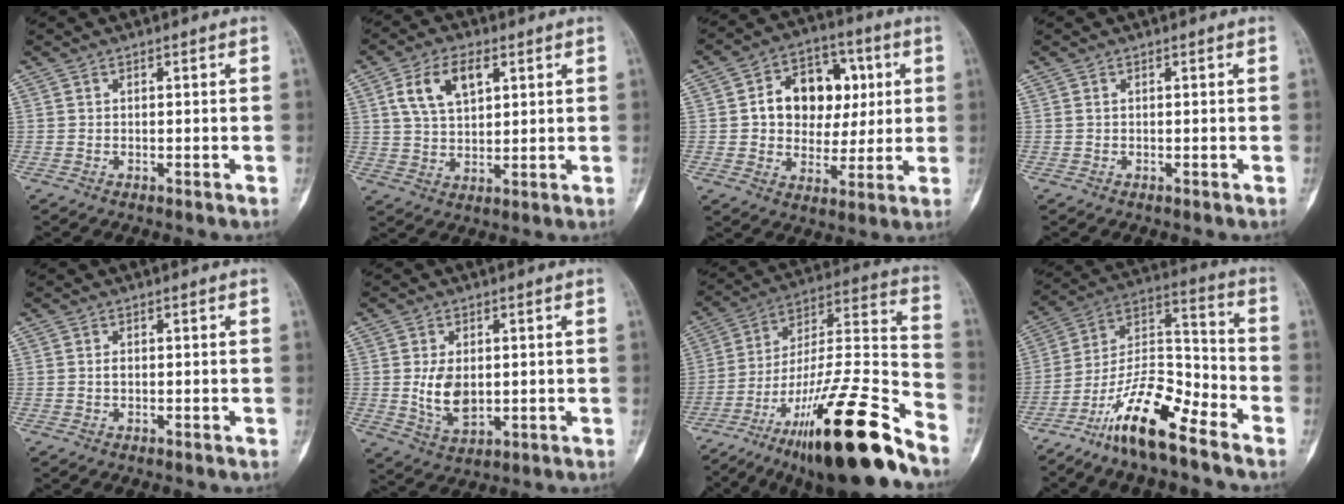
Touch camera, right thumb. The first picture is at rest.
{"total": 9.2, "force": [3.6, 5.2, 6.7], "torque": [-0.113, -0.005, 0.067]}
{"total": 14.6, "force": [2.7, 11.2, 9.0], "torque": [-0.081, 0.012, 0.042]}
{"total": 0.0}
{"total": 0.8, "force": [0.0, 0.4, 0.7], "torque": [-0.008, 0.001, -0.001]}
{"total": 7.1, "force": [0.0, 4.4, 5.6], "torque": [-0.093, -0.010, 0.013]}
{"total": 28.3, "force": [-18.7, 4.8, 20.7], "torque": [-0.307, 0.073, -0.310]}
{"total": 16.0, "force": [-11.1, 4.2, 10.7], "torque": [-0.186, 0.083, -0.208]}